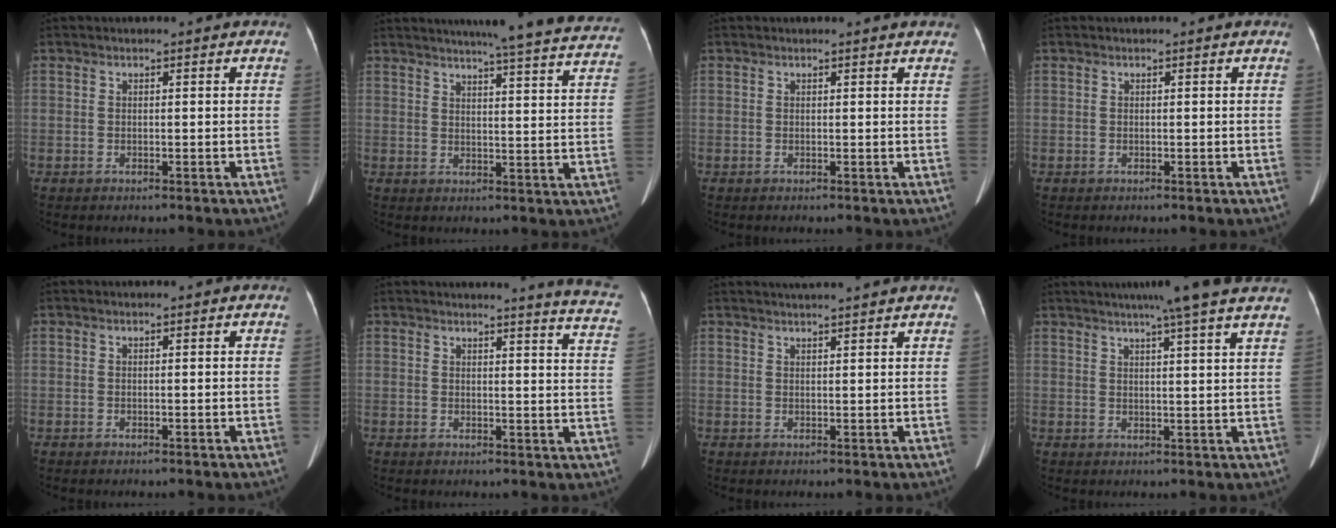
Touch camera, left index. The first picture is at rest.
{"total": 24.8, "force": [23.0, 0.6, 9.3], "torque": [-0.129, -0.057, 0.260]}
{"total": 3.2, "force": [3.0, 0.3, 0.9], "torque": [-0.014, 0.002, 0.017]}
{"total": 0.0}
{"total": 0.0}
{"total": 10.7, "force": [10.2, -0.8, 3.4], "torque": [-0.025, -0.075, 0.083]}
{"total": 7.2, "force": [6.5, -0.5, 2.9], "torque": [-0.043, 0.028, 0.079]}
{"total": 12.4, "force": [10.0, -1.1, 7.2], "torque": [-0.109, 0.014, 0.116]}